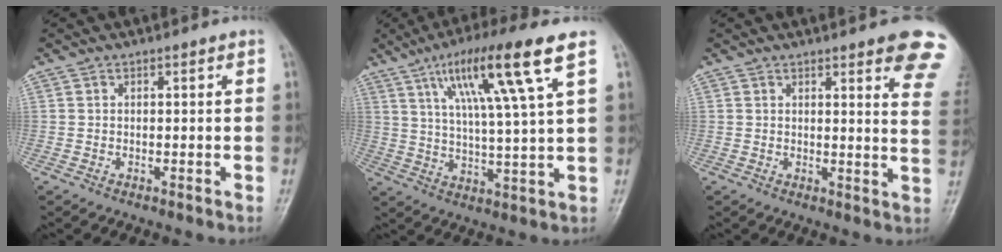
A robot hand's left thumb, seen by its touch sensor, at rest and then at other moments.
{"total": 15.3, "force": [7.4, 0.9, 13.4], "torque": [-0.236, -0.015, 0.127]}
{"total": 11.2, "force": [7.3, 2.4, 8.1], "torque": [-0.065, -0.033, 0.067]}